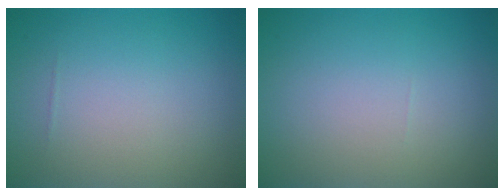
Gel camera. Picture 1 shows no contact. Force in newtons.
{"total": 0.0}